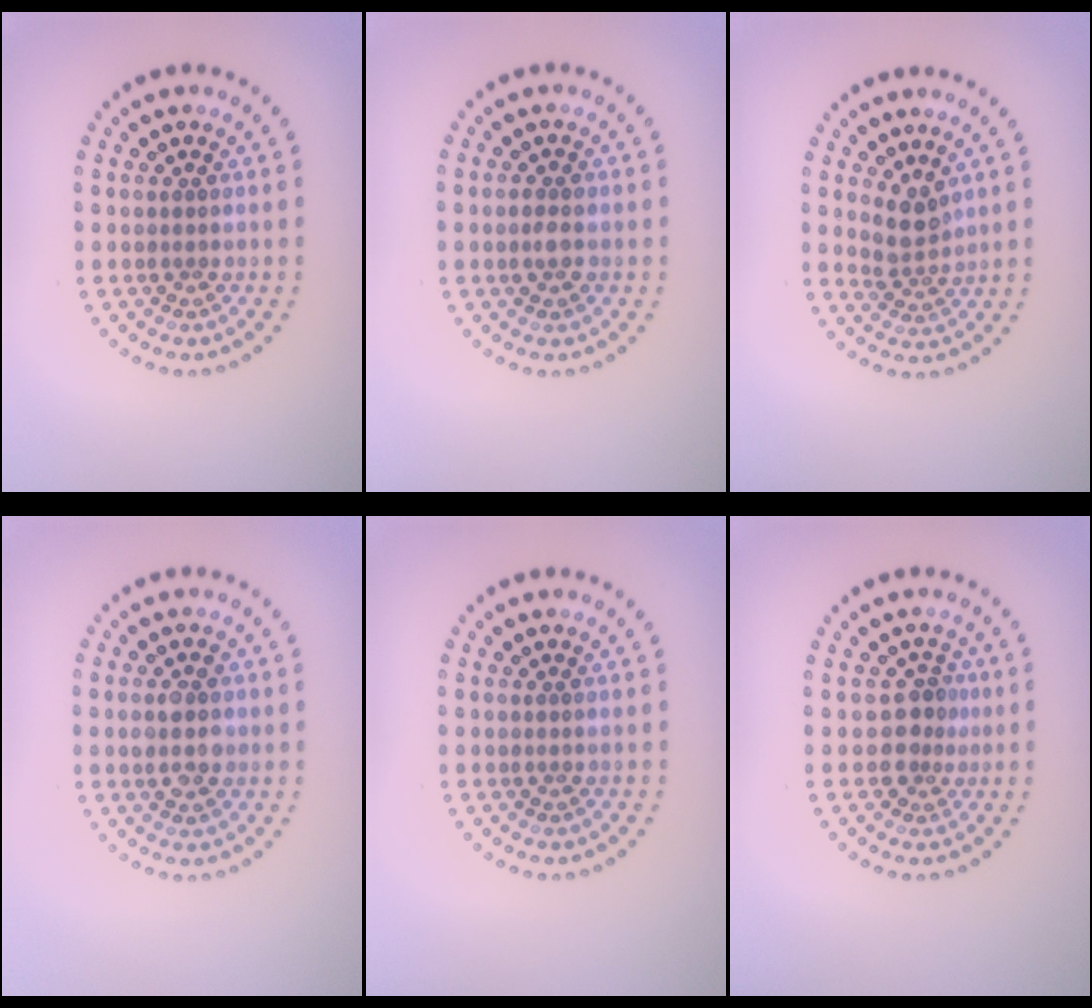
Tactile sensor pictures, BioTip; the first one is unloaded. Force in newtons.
{"total": 1.5, "press": 1.5, "slide": 0.1}
{"total": 2.4, "press": 1.9, "slide": 1.5}
{"total": 2.8, "press": 2.8, "slide": 0.2}
{"total": 0.0}
{"total": 2.3, "press": 1.8, "slide": 1.5}